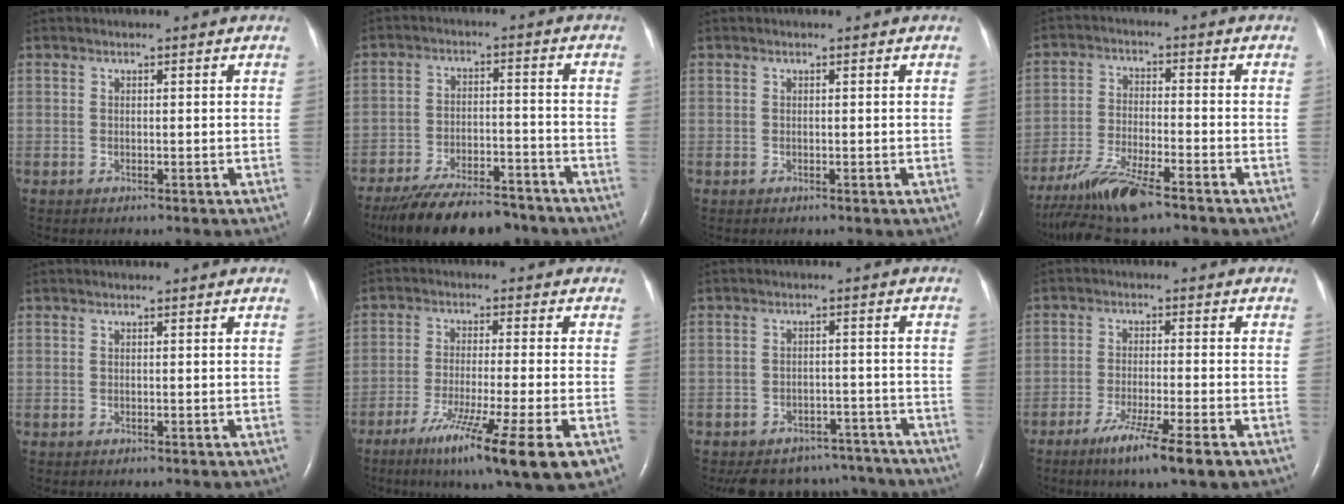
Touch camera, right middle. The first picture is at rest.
{"total": 15.6, "force": [-13.0, 4.5, 7.2], "torque": [-0.127, -0.008, -0.202]}
{"total": 0.0}
{"total": 11.0, "force": [-8.6, 1.4, 6.8], "torque": [-0.134, -0.030, -0.153]}
{"total": 0.0}
{"total": 14.0, "force": [-7.4, -0.5, 11.9], "torque": [-0.178, -0.042, -0.119]}
{"total": 11.5, "force": [-10.3, 5.1, 1.1], "torque": [-0.014, 0.022, -0.123]}
{"total": 8.2, "force": [-5.0, -0.2, 6.6], "torque": [-0.116, -0.022, -0.083]}